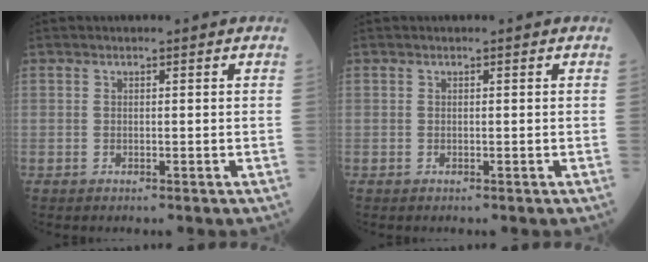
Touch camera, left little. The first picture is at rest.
{"total": 0.0}